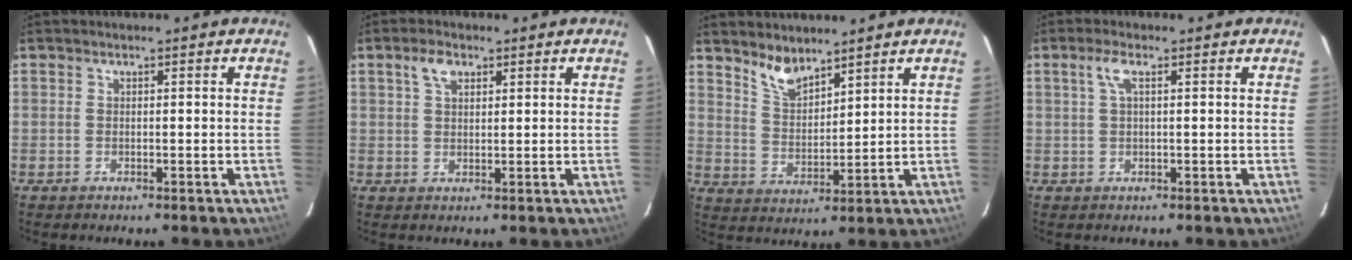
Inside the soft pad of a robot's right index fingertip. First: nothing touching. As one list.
[{"total": 3.5, "force": [1.8, 2.0, 2.2], "torque": [-0.041, 0.009, 0.033]}, {"total": 6.3, "force": [5.3, 1.9, 2.8], "torque": [-0.050, -0.003, 0.107]}, {"total": 2.4, "force": [1.0, 1.2, 1.9], "torque": [-0.038, 0.008, 0.018]}]